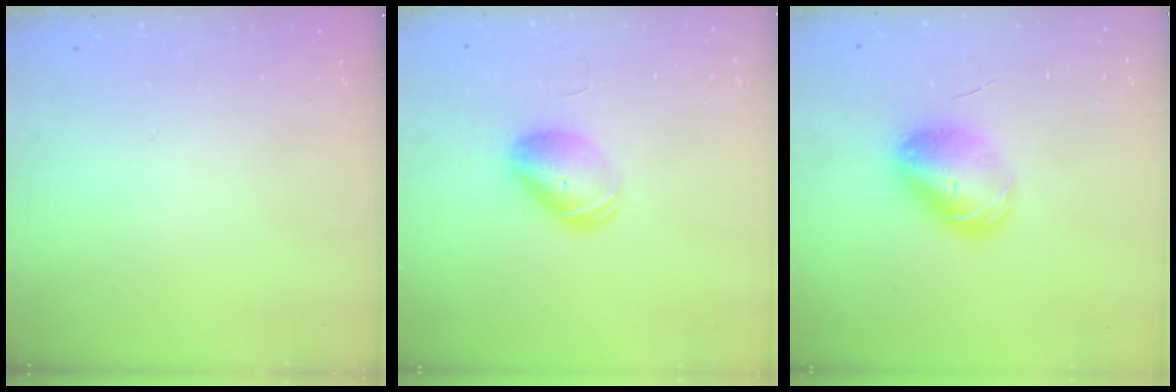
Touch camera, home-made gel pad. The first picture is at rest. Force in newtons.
{"total": 9.0, "press": 8.9, "slide": 1.4}
{"total": 10.0, "press": 9.8, "slide": 2.2}